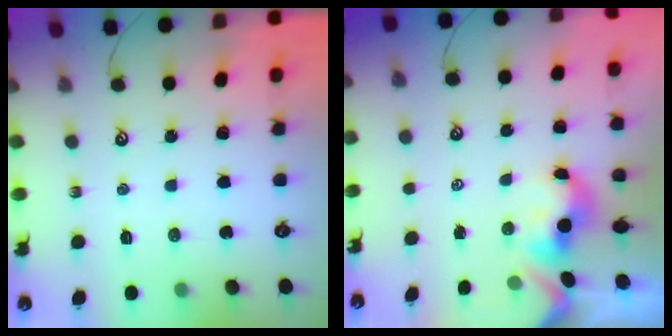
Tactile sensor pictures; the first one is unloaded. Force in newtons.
{"total": 1.0, "press": 0.7, "slide": 0.7}